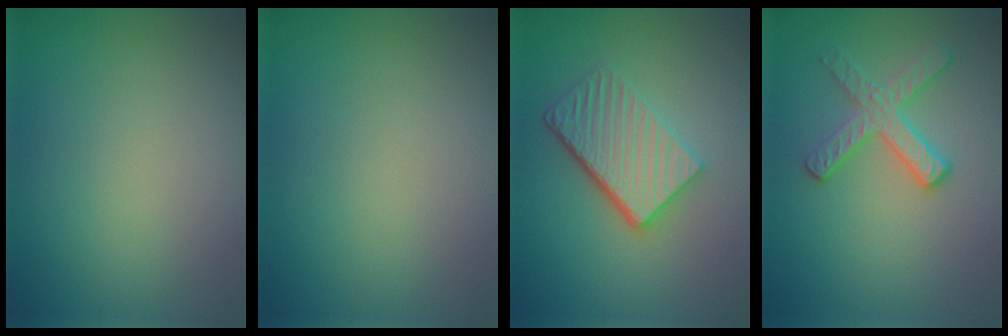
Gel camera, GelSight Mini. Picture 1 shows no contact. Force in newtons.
{"total": 0.0}
{"total": 5.3, "press": 3.8, "slide": 3.8}
{"total": 2.8, "press": 2.6, "slide": 1.0}